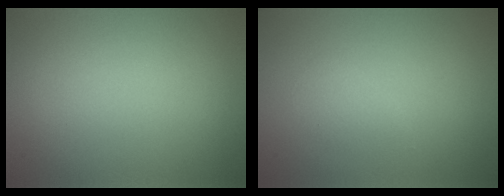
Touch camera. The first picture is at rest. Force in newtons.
{"total": 1.1, "press": 1.1, "slide": 0.1}